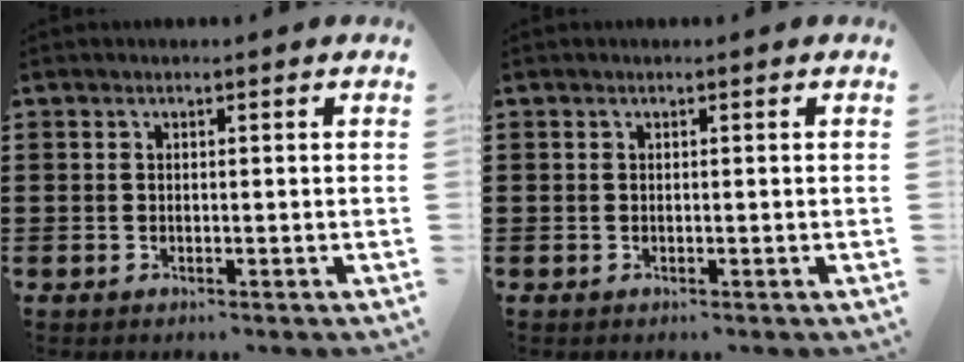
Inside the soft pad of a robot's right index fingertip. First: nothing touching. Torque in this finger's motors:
{"motor_torque": [0.00, 0.00, 0.01, 0.00]}